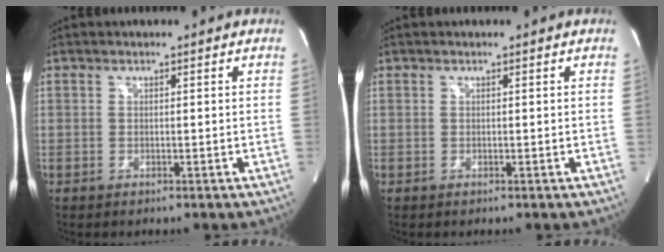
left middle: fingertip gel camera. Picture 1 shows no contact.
{"total": 0.0}